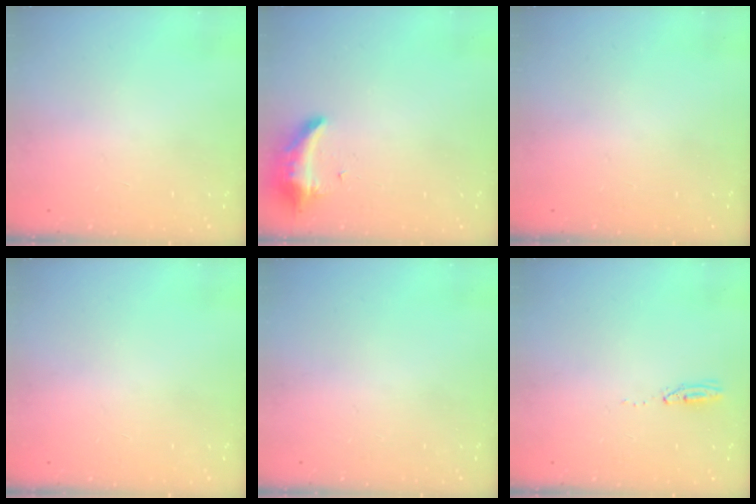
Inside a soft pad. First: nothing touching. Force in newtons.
{"total": 8.6, "press": 8.6, "slide": 0.3}
{"total": 0.0}
{"total": 0.0}
{"total": 0.0}
{"total": 3.8, "press": 3.7, "slide": 1.1}